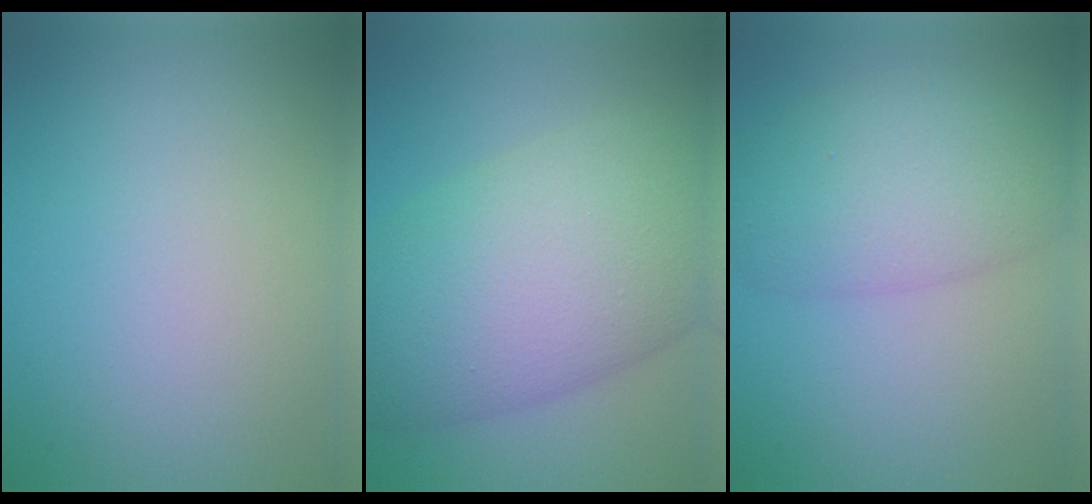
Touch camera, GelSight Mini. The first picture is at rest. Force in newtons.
{"total": 12.5, "press": 12.5, "slide": 0.2}
{"total": 6.8, "press": 6.8, "slide": 0.2}